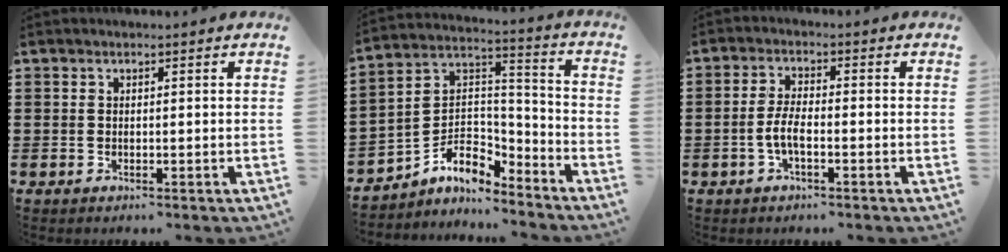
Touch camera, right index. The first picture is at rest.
{"total": 7.2, "force": [-4.7, 4.3, 3.4], "torque": [-0.084, -0.012, -0.091]}
{"total": 3.7, "force": [-1.4, 1.0, 3.3], "torque": [-0.085, -0.005, -0.035]}